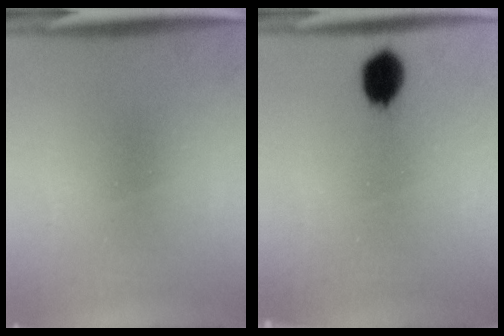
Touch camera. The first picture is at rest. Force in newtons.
{"total": 7.0}